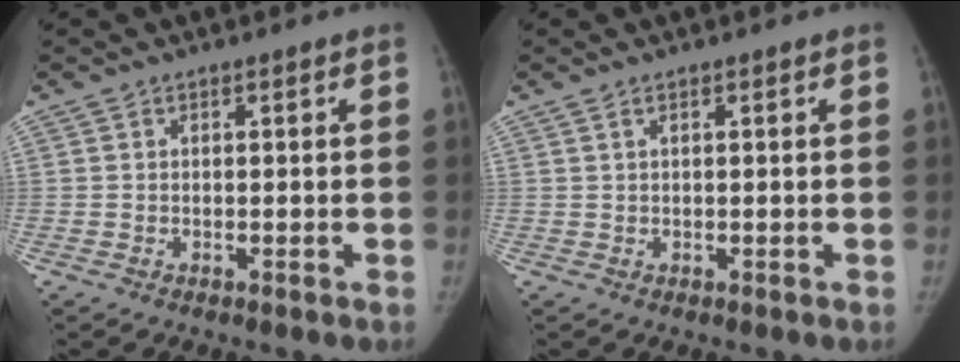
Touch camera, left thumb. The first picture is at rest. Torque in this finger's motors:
{"motor_torque": [0.03, 0.11, -0.07, 0.15, 0.03]}